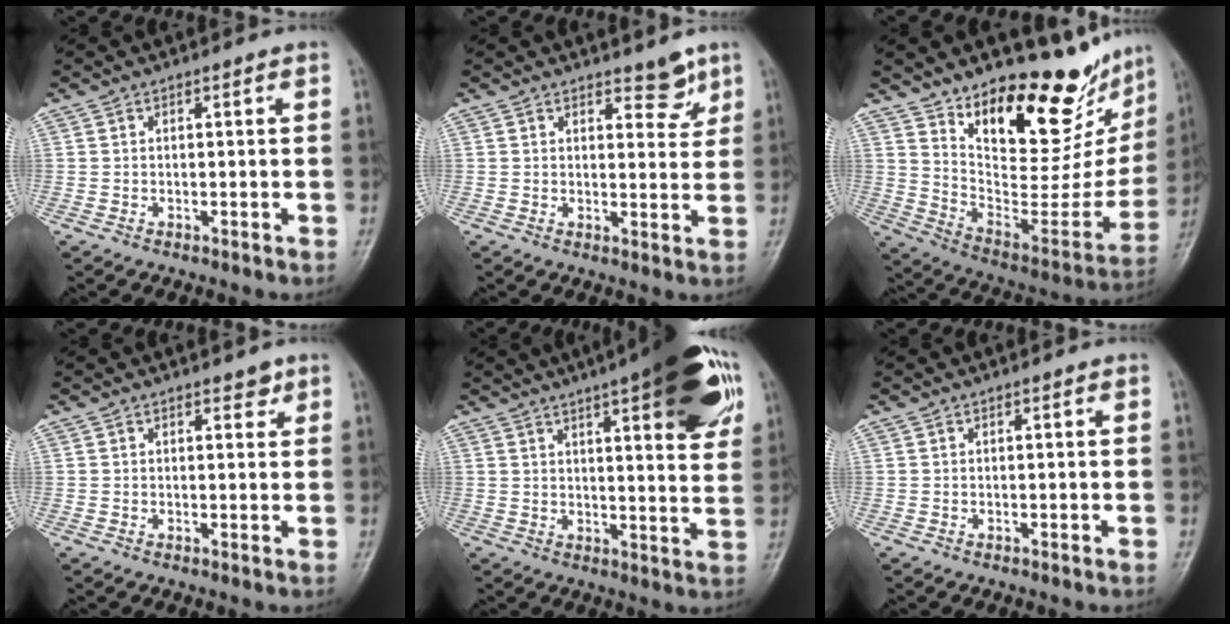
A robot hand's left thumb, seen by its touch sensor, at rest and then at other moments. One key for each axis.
{"total": 4.3, "fx": 3.1, "fy": 2.0, "fz": 2.1, "tx": 0.000, "ty": -0.022, "tz": 0.042}
{"total": 23.0, "fx": 17.8, "fy": 8.5, "fz": 11.7, "tx": -0.120, "ty": -0.121, "tz": 0.279}
{"total": 1.9, "fx": 1.4, "fy": 1.0, "fz": 0.9, "tx": 0.004, "ty": -0.007, "tz": 0.015}
{"total": 19.2, "fx": 9.3, "fy": 5.2, "fz": 15.9, "tx": -0.187, "ty": -0.019, "tz": 0.121}
{"total": 0.0}